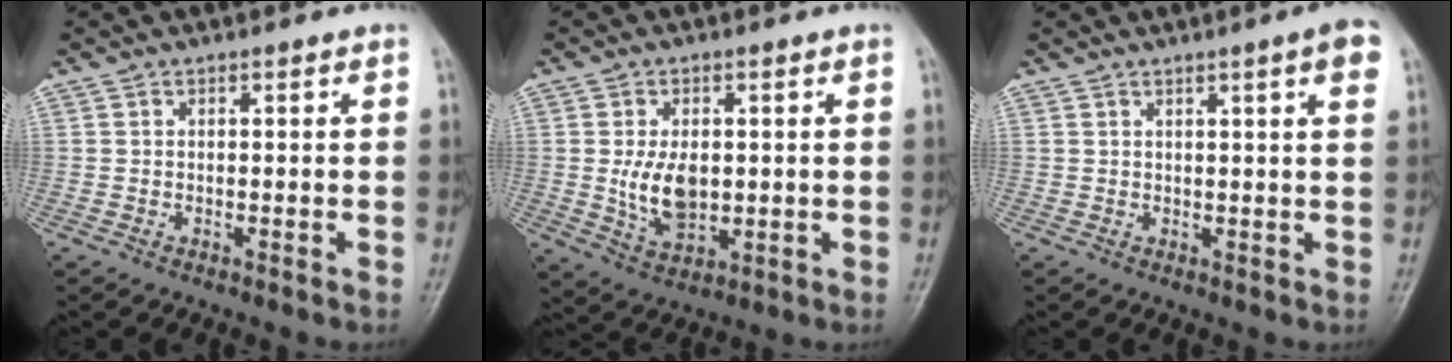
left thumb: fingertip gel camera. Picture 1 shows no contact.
{"total": 8.0, "force": [0.2, 4.9, 6.3], "torque": [-0.103, -0.010, 0.014]}
{"total": 4.6, "force": [2.2, 0.2, 4.0], "torque": [-0.049, -0.003, 0.028]}